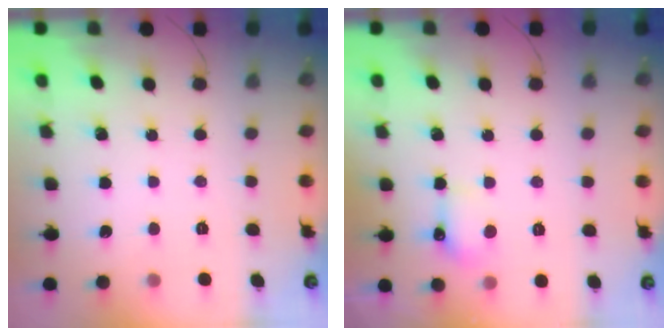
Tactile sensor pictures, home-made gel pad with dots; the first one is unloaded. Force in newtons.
{"total": 5.5, "press": 5.5, "slide": 0.9}